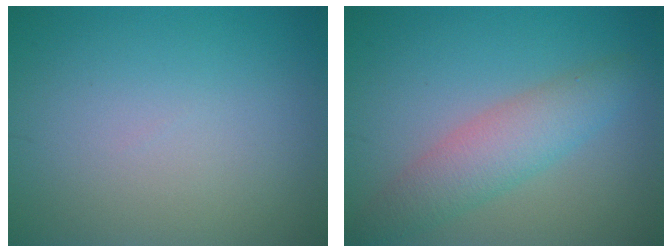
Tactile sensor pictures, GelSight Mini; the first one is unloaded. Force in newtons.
{"total": 4.1, "press": 4.1, "slide": 0.1}